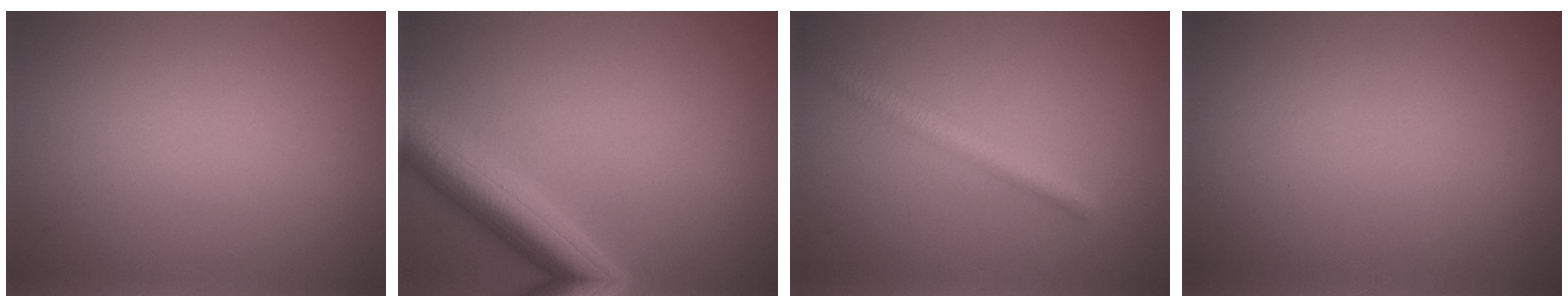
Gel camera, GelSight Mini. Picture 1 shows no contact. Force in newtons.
{"total": 5.5, "press": 5.5, "slide": 0.3}
{"total": 2.7, "press": 2.7, "slide": 0.1}
{"total": 0.0}